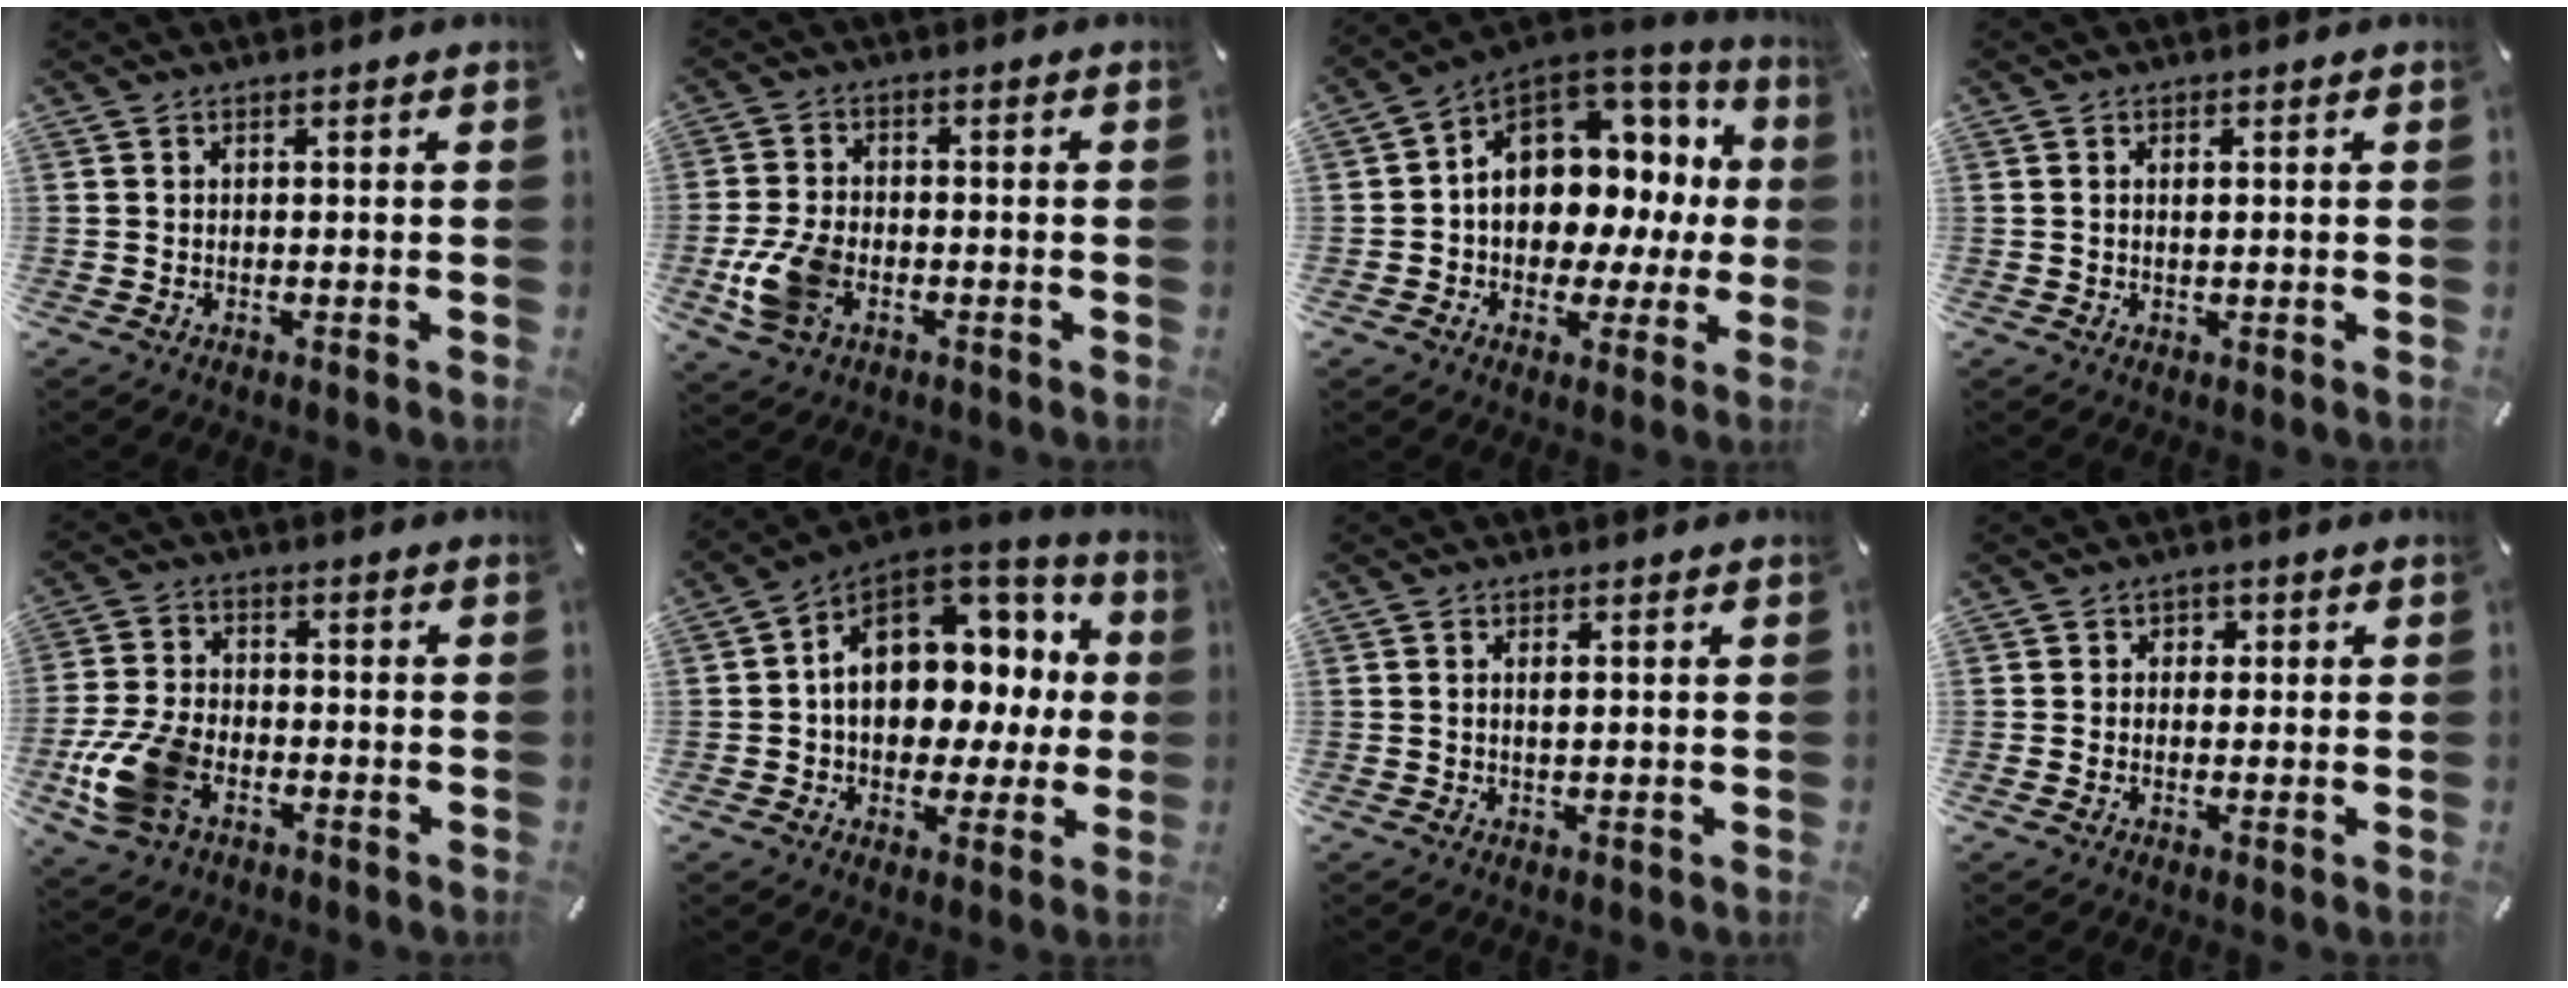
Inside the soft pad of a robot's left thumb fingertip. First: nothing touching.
{"total": 9.9, "force": [-3.2, 6.5, 6.7], "torque": [-0.147, 0.008, -0.055]}
{"total": 11.2, "force": [3.0, 8.8, 6.2], "torque": [-0.091, -0.041, 0.055]}
{"total": 1.0, "force": [0.2, 0.5, 0.8], "torque": [-0.016, 0.003, 0.003]}
{"total": 12.2, "force": [-4.8, 7.9, 8.0], "torque": [-0.176, 0.012, -0.084]}
{"total": 14.0, "force": [2.6, 10.4, 9.0], "torque": [-0.126, -0.020, 0.052]}
{"total": 1.3, "force": [0.3, 0.6, 1.1], "torque": [-0.023, 0.002, 0.004]}
{"total": 2.2, "force": [-0.3, 2.0, 1.0], "torque": [-0.003, 0.001, -0.013]}